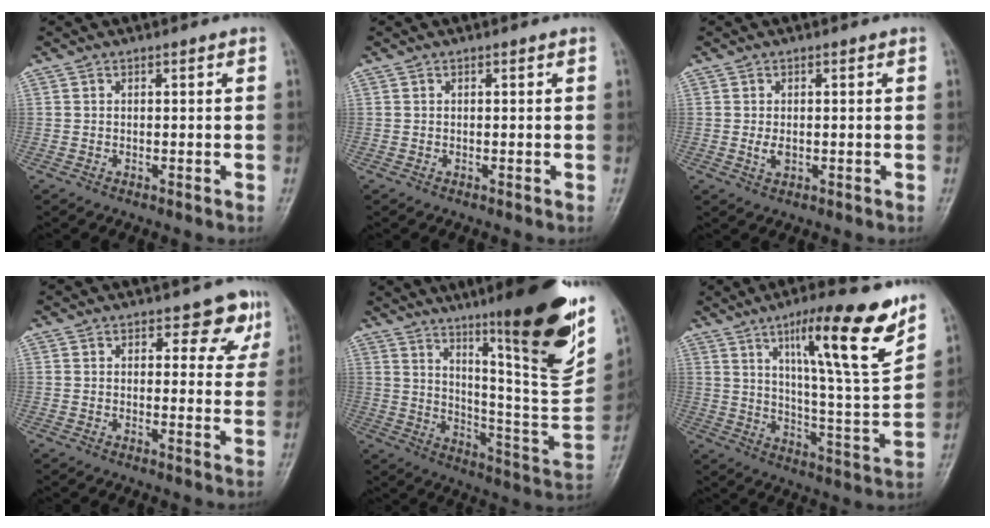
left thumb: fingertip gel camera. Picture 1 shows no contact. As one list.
[{"total": 0.0}, {"total": 2.1, "force": [-0.1, 1.2, 1.6], "torque": [-0.032, -0.004, -0.001]}, {"total": 5.8, "force": [3.5, 3.4, 3.0], "torque": [0.003, -0.016, 0.037]}, {"total": 25.5, "force": [14.9, 3.6, 20.4], "torque": [-0.268, -0.070, 0.236]}, {"total": 18.5, "force": [11.0, 2.7, 14.6], "torque": [-0.202, -0.062, 0.176]}]